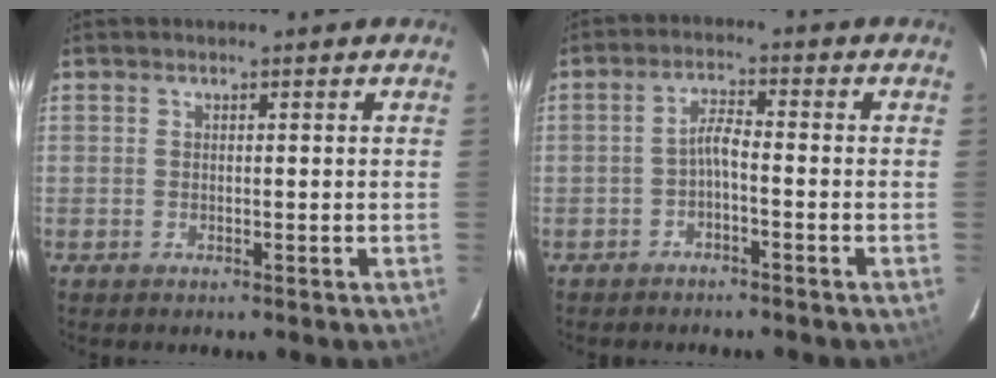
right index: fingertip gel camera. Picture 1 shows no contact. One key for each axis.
{"total": 2.7, "fx": -1.7, "fy": 0.4, "fz": 2.1, "tx": -0.049, "ty": 0.011, "tz": -0.032}